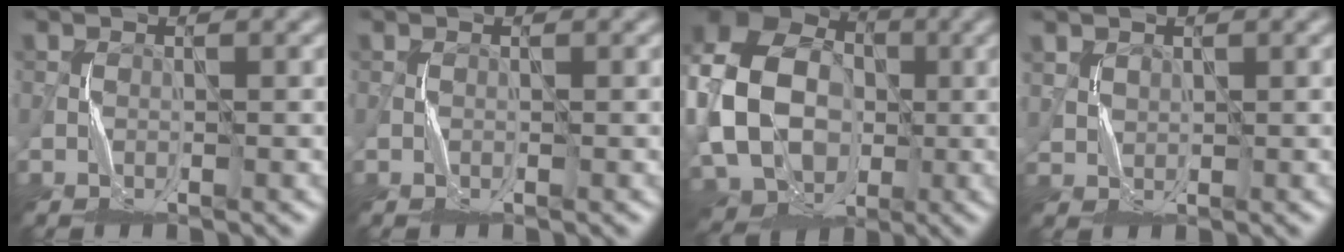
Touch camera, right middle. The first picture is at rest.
{"total": 0.0}
{"total": 15.7, "force": [-1.1, 12.4, 9.6], "torque": [-0.219, 0.001, -0.036]}
{"total": 1.7, "force": [1.2, 1.1, 0.6], "torque": [-0.019, 0.001, 0.035]}